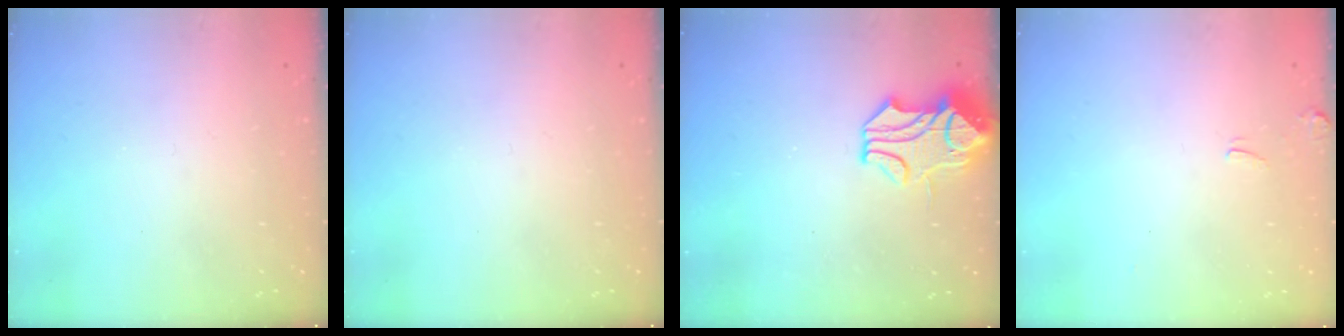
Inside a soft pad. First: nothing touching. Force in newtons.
{"total": 0.0}
{"total": 2.1, "press": 1.5, "slide": 1.5}
{"total": 2.6, "press": 2.5, "slide": 0.2}